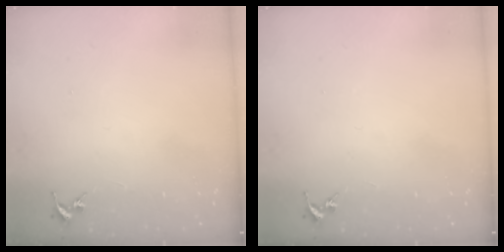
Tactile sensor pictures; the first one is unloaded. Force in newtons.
{"total": 0.0}